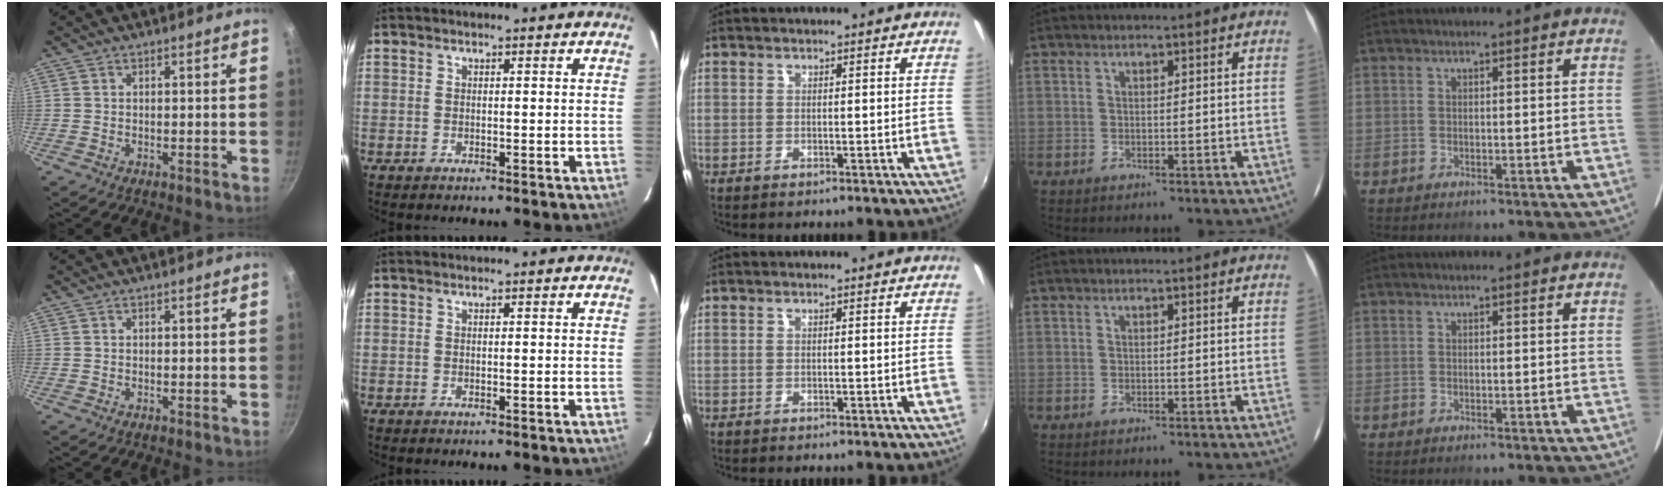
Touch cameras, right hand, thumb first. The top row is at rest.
{}